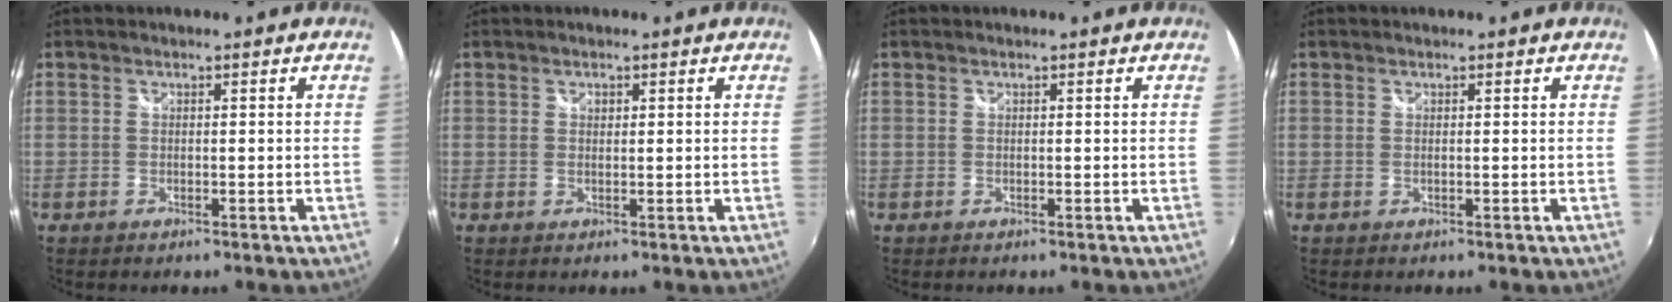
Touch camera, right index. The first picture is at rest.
{"total": 0.7, "force": [0.3, 0.6, 0.3], "torque": [-0.004, 0.001, 0.004]}
{"total": 0.0}
{"total": 0.0}